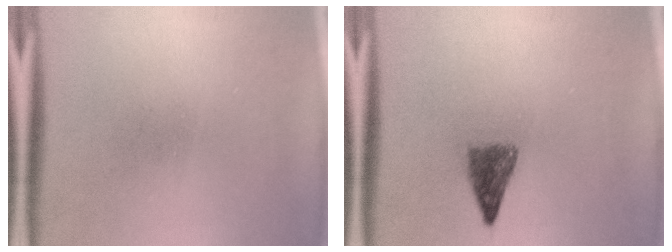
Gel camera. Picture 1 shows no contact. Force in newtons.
{"total": 2.9}